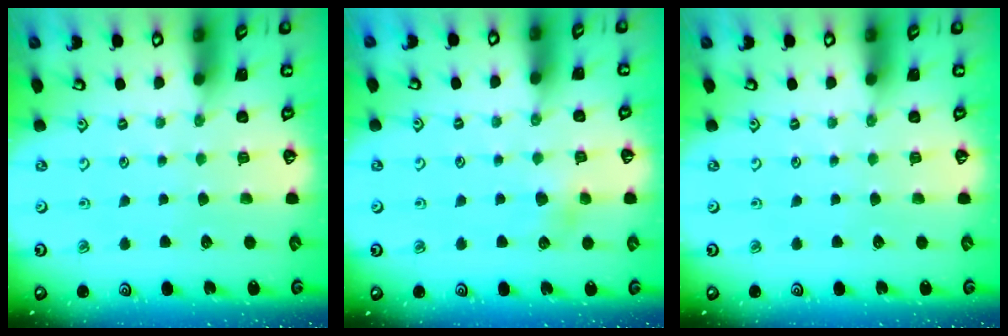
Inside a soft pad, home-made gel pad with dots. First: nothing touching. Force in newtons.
{"total": 4.4, "press": 4.3, "slide": 0.5}
{"total": 0.0}